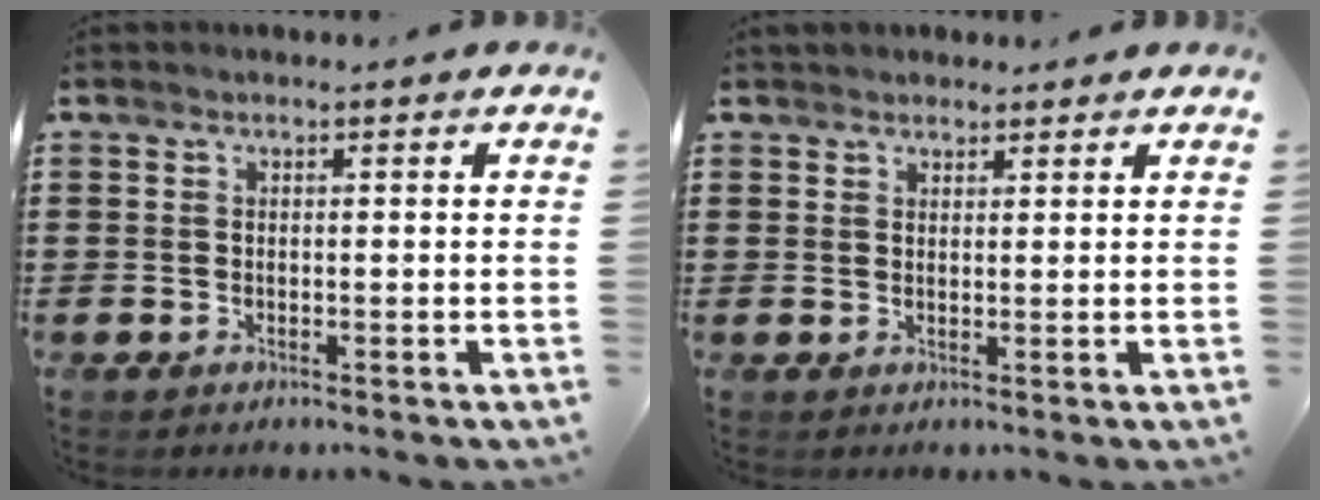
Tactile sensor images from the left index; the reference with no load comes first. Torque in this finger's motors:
{"motor_torque": [1.32, -0.81, 0.21, 0.02]}